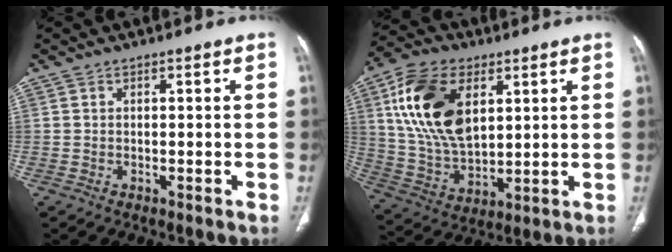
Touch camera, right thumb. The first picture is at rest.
{"total": 18.9, "force": [6.1, 11.1, 14.0], "torque": [-0.250, -0.015, 0.121]}